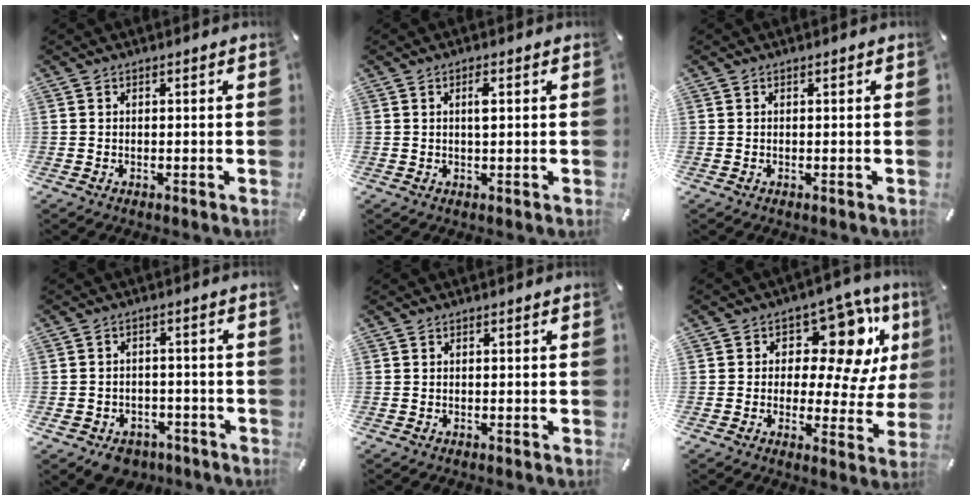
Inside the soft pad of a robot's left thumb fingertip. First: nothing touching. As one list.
[{"total": 2.5, "force": [0.6, 0.7, 2.4], "torque": [-0.049, 0.004, 0.008]}, {"total": 0.0}, {"total": 5.8, "force": [-3.9, 4.0, 1.5], "torque": [-0.030, 0.024, -0.072]}, {"total": 0.0}, {"total": 14.5, "force": [6.5, 7.9, 10.3], "torque": [-0.145, -0.047, 0.112]}]